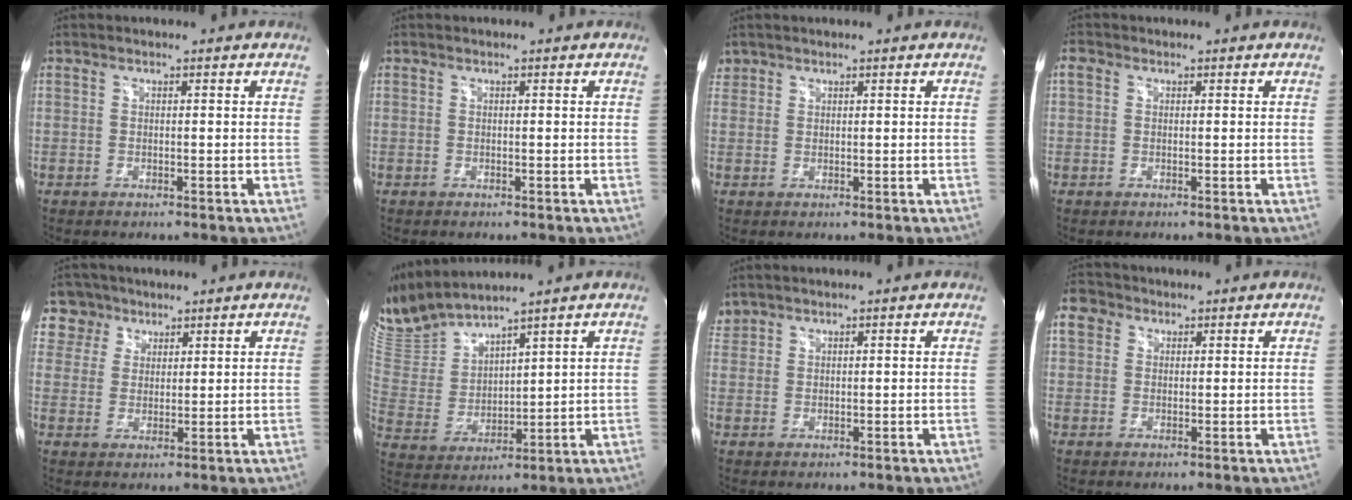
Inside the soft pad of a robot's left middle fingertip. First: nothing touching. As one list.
[{"total": 0.0}, {"total": 1.6, "force": [1.2, 1.1, 0.0], "torque": [0.006, 0.012, 0.022]}, {"total": 1.3, "force": [0.4, 1.1, 0.6], "torque": [-0.014, 0.012, 0.006]}, {"total": 6.6, "force": [4.4, 4.9, -0.3], "torque": [0.011, 0.009, 0.083]}, {"total": 11.1, "force": [10.6, 0.2, 3.4], "torque": [-0.092, 0.003, 0.232]}, {"total": 2.1, "force": [1.9, 0.8, -0.1], "torque": [0.000, 0.012, 0.040]}, {"total": 3.7, "force": [1.7, 3.1, 1.2], "torque": [-0.028, 0.018, 0.034]}]